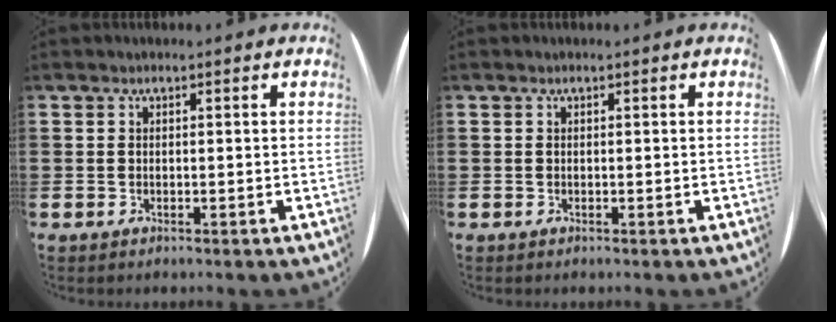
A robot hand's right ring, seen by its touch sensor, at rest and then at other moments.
{"total": 0.0}